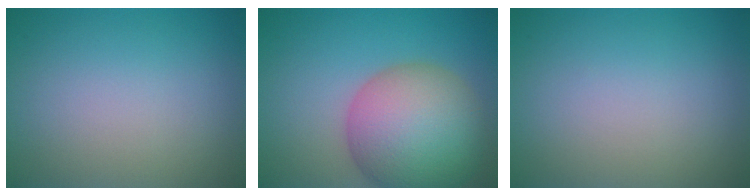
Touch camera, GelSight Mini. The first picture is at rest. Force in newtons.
{"total": 11.6, "press": 11.6, "slide": 0.6}
{"total": 0.0}